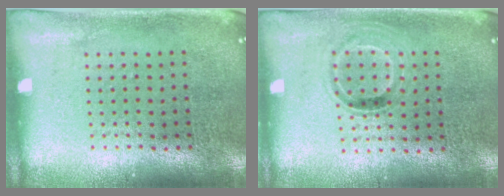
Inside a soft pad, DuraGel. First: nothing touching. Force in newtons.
{"total": 0.9, "press": 0.8, "slide": 0.4}